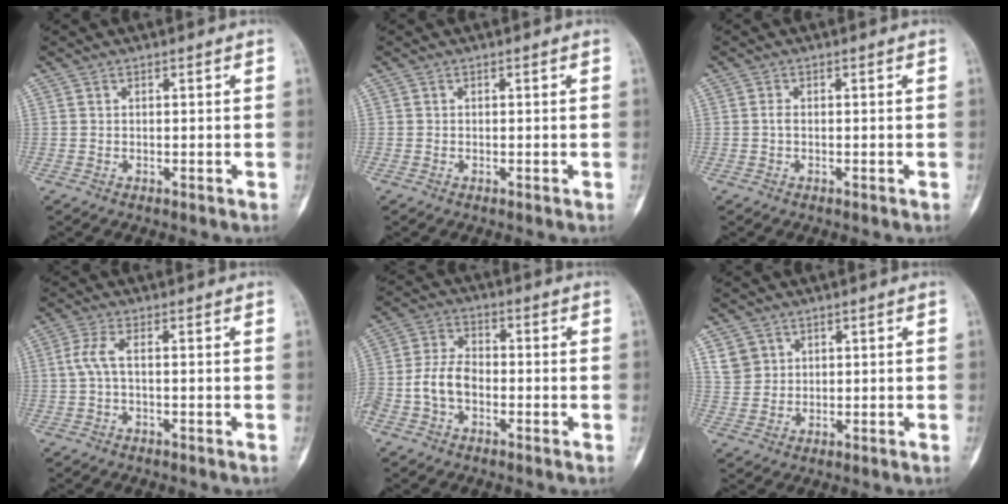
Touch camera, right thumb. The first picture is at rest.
{"total": 0.0}
{"total": 0.9, "force": [-0.2, 0.5, 0.7], "torque": [-0.012, 0.001, -0.006]}
{"total": 3.3, "force": [-0.1, 0.9, 3.1], "torque": [-0.083, 0.009, -0.006]}
{"total": 8.3, "force": [-2.6, 5.4, 5.7], "torque": [-0.116, 0.030, -0.057]}
{"total": 5.1, "force": [2.2, 4.4, 0.9], "torque": [0.001, -0.009, 0.045]}